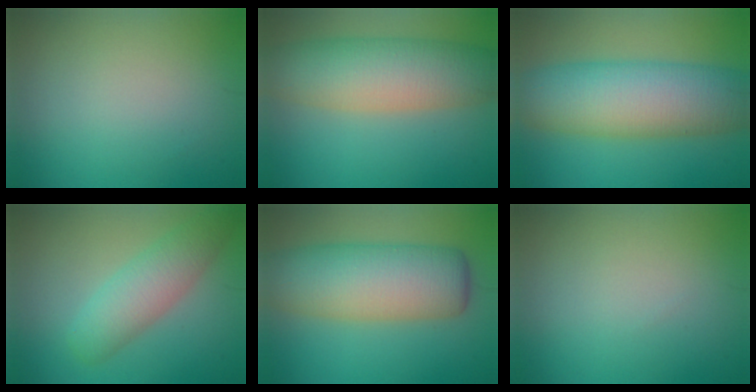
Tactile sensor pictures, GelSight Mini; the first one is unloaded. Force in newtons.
{"total": 8.9, "press": 8.9, "slide": 0.5}
{"total": 10.7, "press": 10.6, "slide": 0.7}
{"total": 4.8, "press": 4.8, "slide": 0.2}
{"total": 10.0, "press": 10.0, "slide": 0.2}
{"total": 0.0}